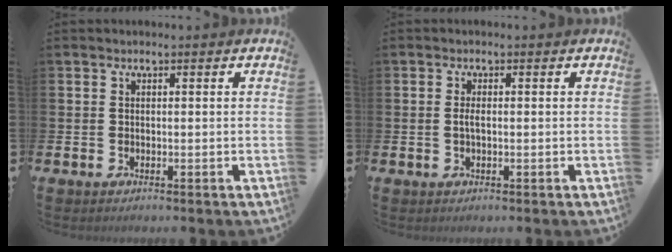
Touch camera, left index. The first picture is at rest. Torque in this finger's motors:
{"motor_torque": [0.50, -0.04, 0.04, 0.07]}